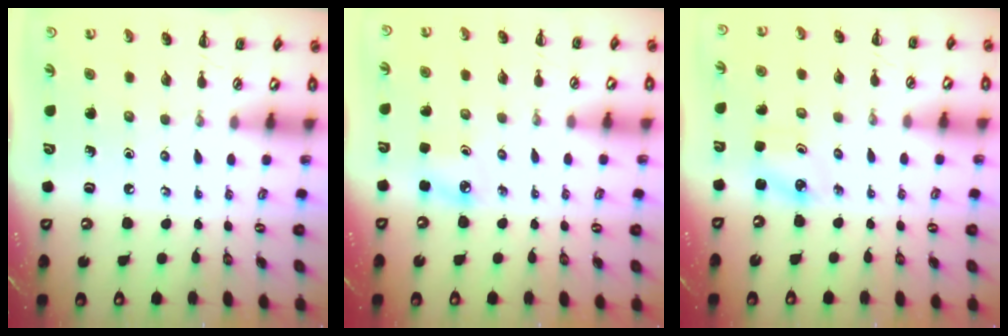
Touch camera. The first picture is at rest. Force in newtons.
{"total": 4.1, "press": 4.0, "slide": 1.0}
{"total": 2.6, "press": 2.5, "slide": 0.7}